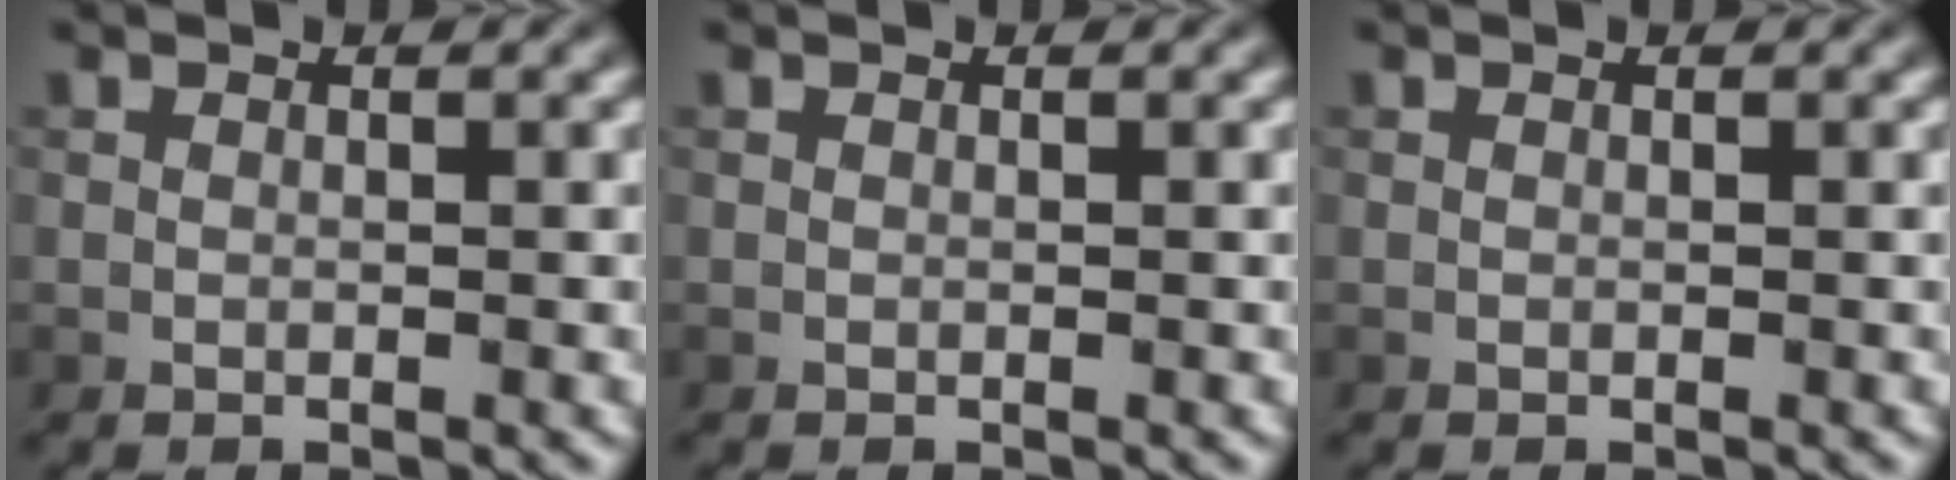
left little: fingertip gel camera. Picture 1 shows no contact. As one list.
[{"total": 0.0}, {"total": 0.0}]